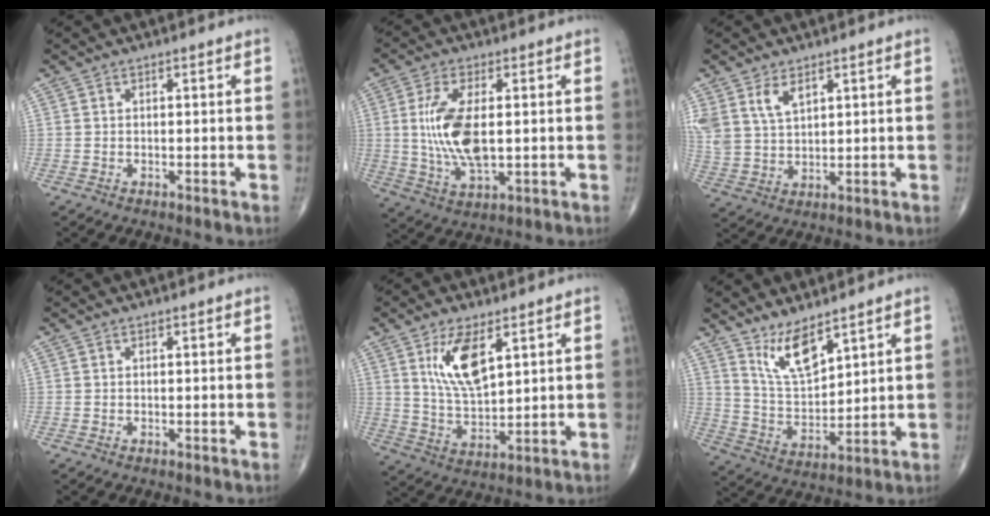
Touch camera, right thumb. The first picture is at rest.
{"total": 11.9, "force": [0.8, 5.2, 10.6], "torque": [-0.217, -0.011, 0.020]}
{"total": 7.2, "force": [4.0, 4.0, 4.4], "torque": [-0.082, -0.013, 0.090]}
{"total": 0.0}
{"total": 10.6, "force": [4.6, 4.5, 8.4], "torque": [-0.146, -0.026, 0.097]}
{"total": 8.9, "force": [6.3, 2.8, 5.6], "torque": [-0.096, -0.053, 0.135]}